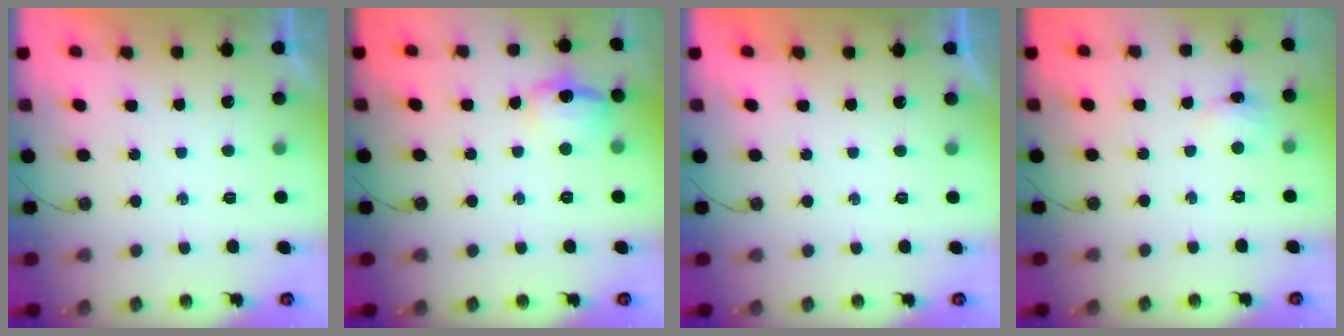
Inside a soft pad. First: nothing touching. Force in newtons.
{"total": 11.7, "press": 11.7, "slide": 0.8}
{"total": 0.0}
{"total": 2.9, "press": 2.9, "slide": 0.5}